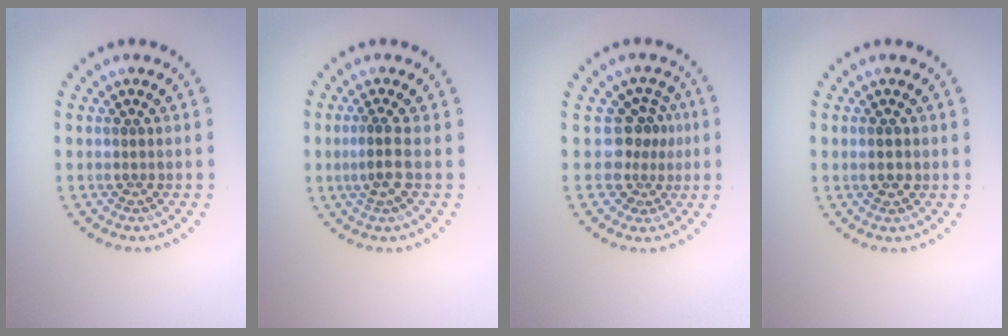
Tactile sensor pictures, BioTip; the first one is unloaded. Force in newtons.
{"total": 2.0, "press": 1.6, "slide": 1.1}
{"total": 3.0, "press": 2.2, "slide": 2.1}
{"total": 1.9, "press": 1.9, "slide": 0.1}